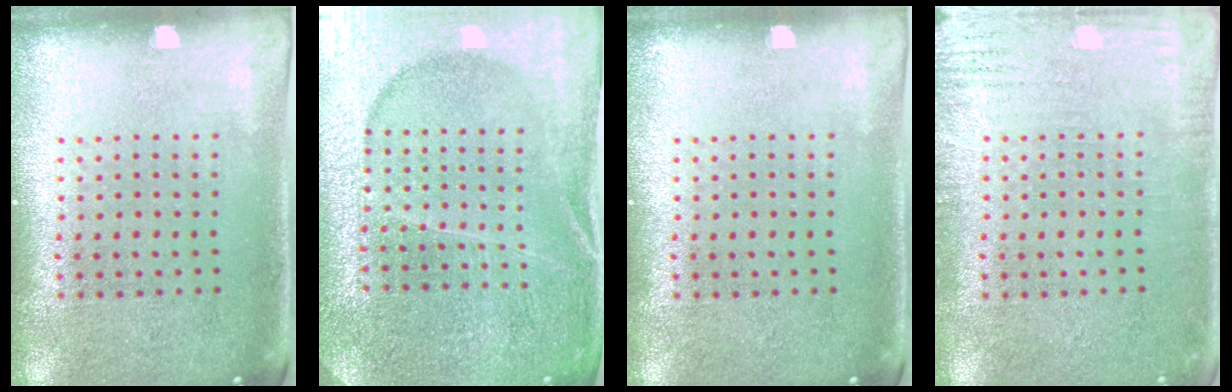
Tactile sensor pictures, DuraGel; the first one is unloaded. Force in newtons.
{"total": 4.2, "press": 4.0, "slide": 1.2}
{"total": 0.0}
{"total": 2.9, "press": 2.9, "slide": 0.4}